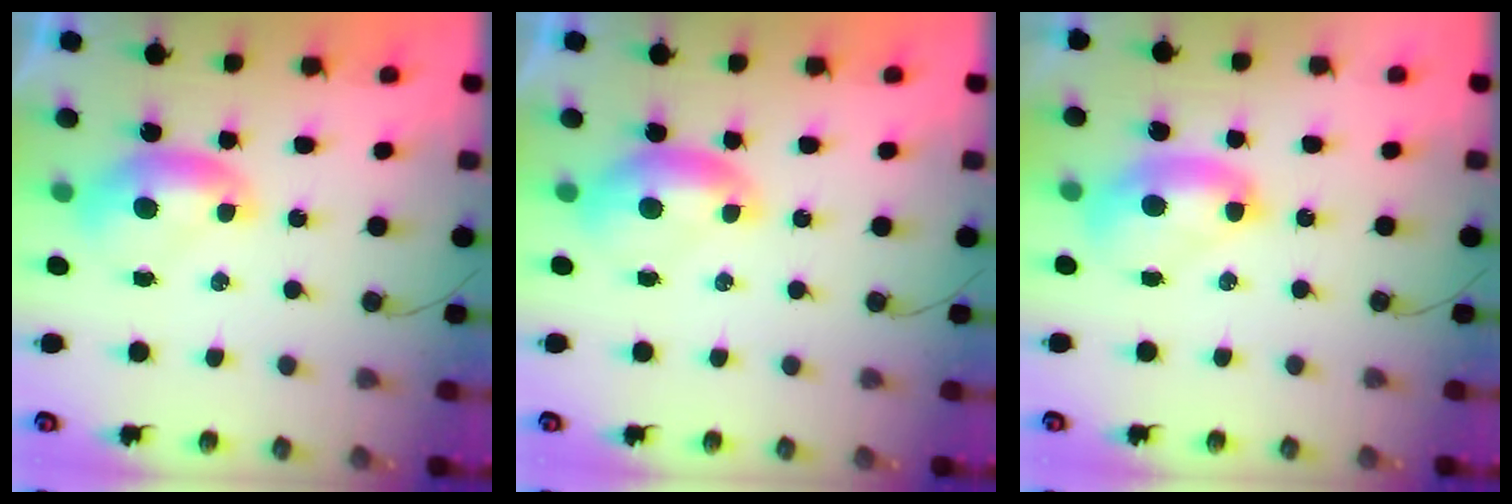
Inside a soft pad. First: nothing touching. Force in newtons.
{"total": 0.0}
{"total": 2.7, "press": 2.7, "slide": 0.1}